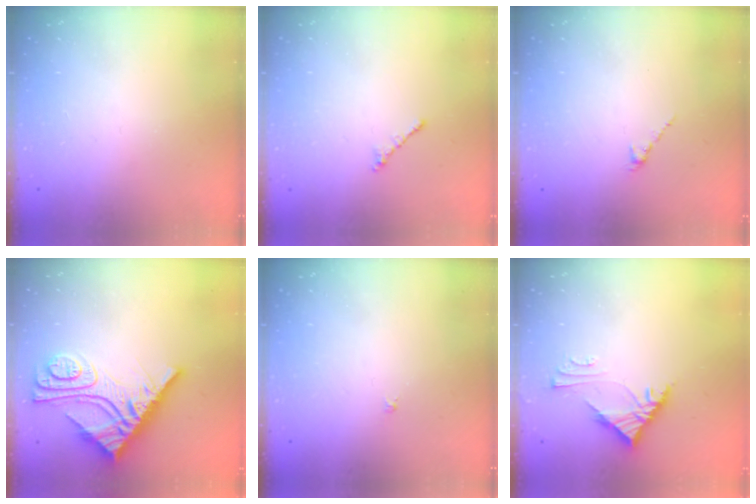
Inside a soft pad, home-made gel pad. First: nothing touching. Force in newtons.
{"total": 0.9, "press": 0.7, "slide": 0.5}
{"total": 1.3, "press": 1.2, "slide": 0.5}
{"total": 13.9, "press": 13.8, "slide": 1.4}
{"total": 1.0, "press": 0.9, "slide": 0.3}
{"total": 5.3, "press": 5.2, "slide": 0.3}